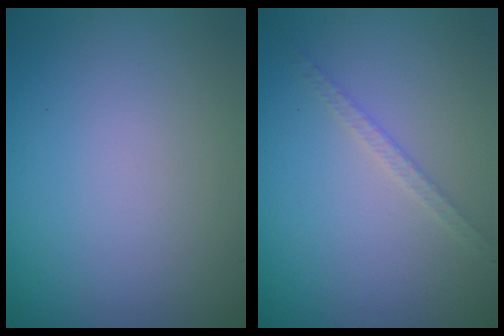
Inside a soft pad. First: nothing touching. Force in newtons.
{"total": 1.3, "press": 1.3, "slide": 0.2}